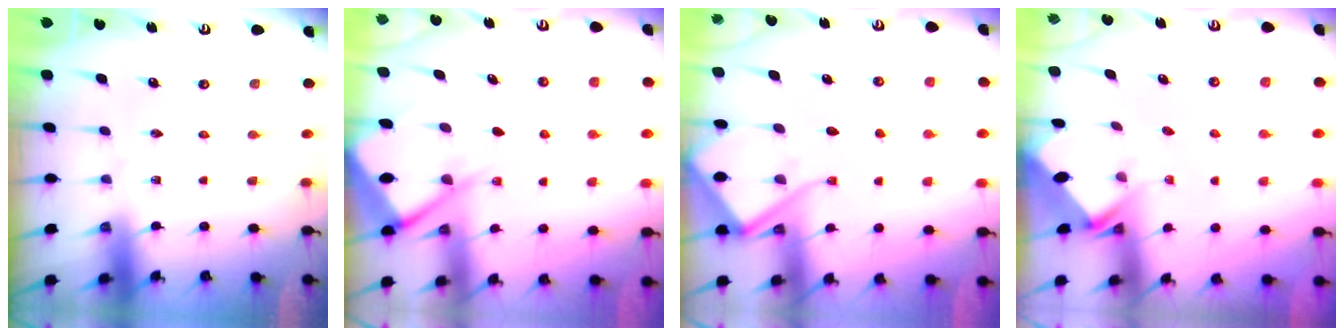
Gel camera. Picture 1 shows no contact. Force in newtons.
{"total": 6.9, "press": 6.9, "slide": 0.6}
{"total": 9.6, "press": 9.6, "slide": 0.9}
{"total": 2.7, "press": 2.7, "slide": 0.2}